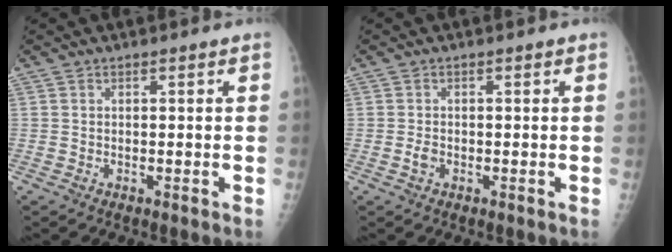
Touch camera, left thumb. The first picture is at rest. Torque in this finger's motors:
{"motor_torque": [-0.27, -0.17, 0.44, 0.05, 0.00]}